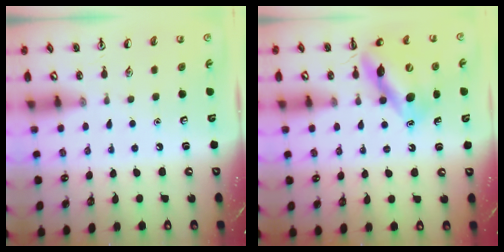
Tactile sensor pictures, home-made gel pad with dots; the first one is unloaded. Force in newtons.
{"total": 12.2, "press": 11.9, "slide": 2.8}